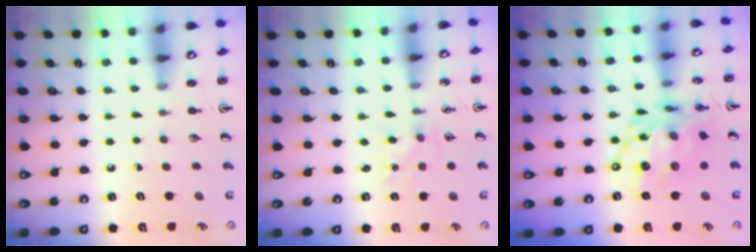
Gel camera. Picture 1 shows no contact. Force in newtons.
{"total": 2.3, "press": 2.3, "slide": 0.3}
{"total": 17.3, "press": 17.2, "slide": 1.4}